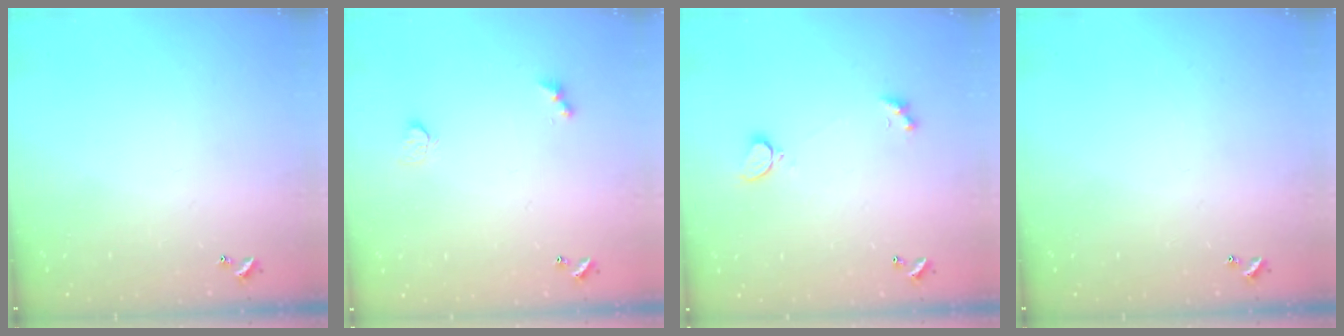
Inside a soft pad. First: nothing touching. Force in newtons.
{"total": 3.2, "press": 3.2, "slide": 0.3}
{"total": 2.2, "press": 2.1, "slide": 0.6}
{"total": 0.0}